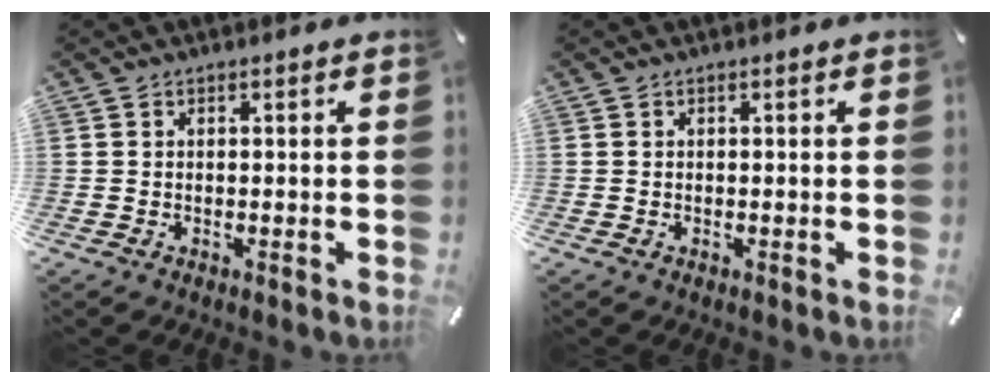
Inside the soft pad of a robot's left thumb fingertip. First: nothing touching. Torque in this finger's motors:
{"motor_torque": [0.14, 0.17, -0.01, 0.00, 0.01]}